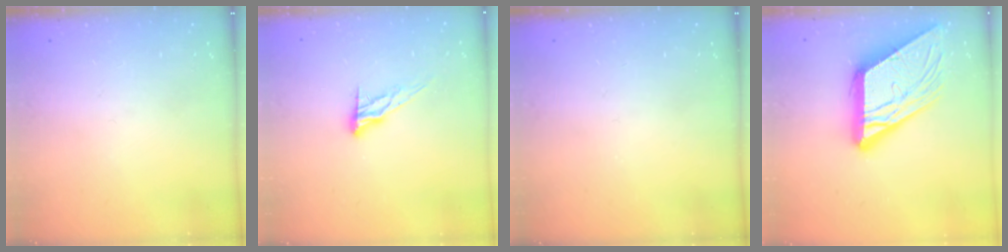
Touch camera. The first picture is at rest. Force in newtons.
{"total": 8.2, "press": 8.2, "slide": 0.2}
{"total": 0.0}
{"total": 18.0, "press": 17.8, "slide": 2.4}